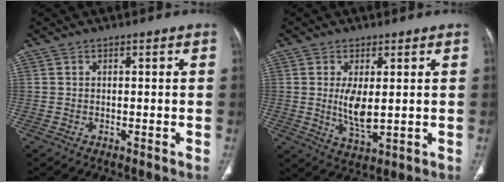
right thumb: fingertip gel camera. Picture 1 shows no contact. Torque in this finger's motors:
{"motor_torque": [0.92, 0.88, 0.74, -0.58, 0.10]}